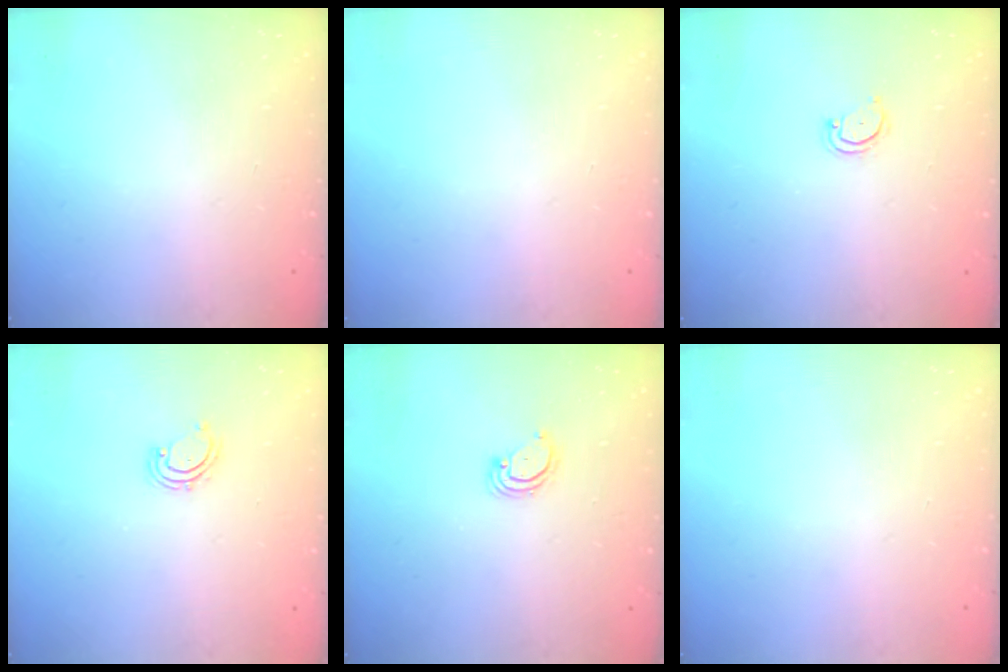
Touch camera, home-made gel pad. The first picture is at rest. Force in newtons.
{"total": 0.0}
{"total": 2.8, "press": 2.8, "slide": 0.3}
{"total": 2.7, "press": 2.6, "slide": 0.5}
{"total": 2.8, "press": 2.8, "slide": 0.2}
{"total": 0.0}